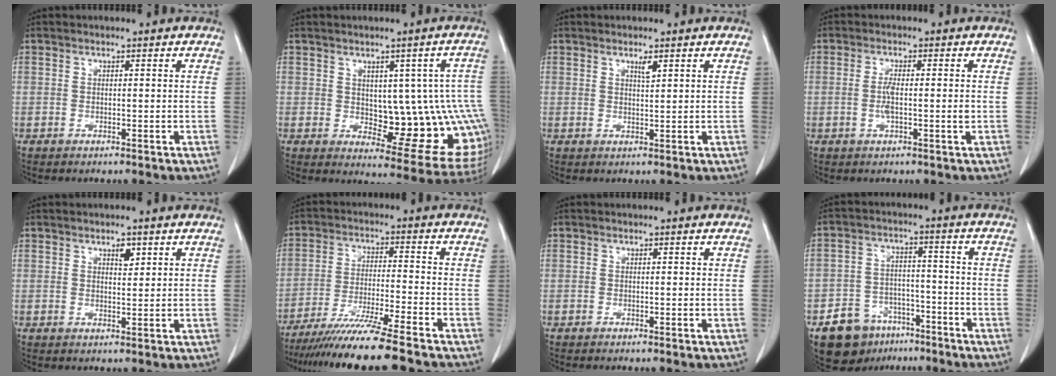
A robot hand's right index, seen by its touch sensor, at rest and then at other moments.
{"total": 13.3, "force": [-0.1, 5.1, 12.2], "torque": [-0.121, 0.013, 0.015]}
{"total": 1.4, "force": [0.9, 0.1, 1.0], "torque": [-0.021, -0.004, 0.017]}
{"total": 3.3, "force": [-0.5, 0.4, 3.2], "torque": [-0.068, -0.003, -0.010]}
{"total": 1.9, "force": [1.1, 0.8, 1.3], "torque": [-0.018, -0.004, 0.018]}
{"total": 13.0, "force": [-10.9, -1.7, 6.9], "torque": [-0.103, -0.035, -0.178]}
{"total": 0.0}
{"total": 9.3, "force": [-5.9, 6.5, 2.9], "torque": [-0.049, 0.016, -0.090]}